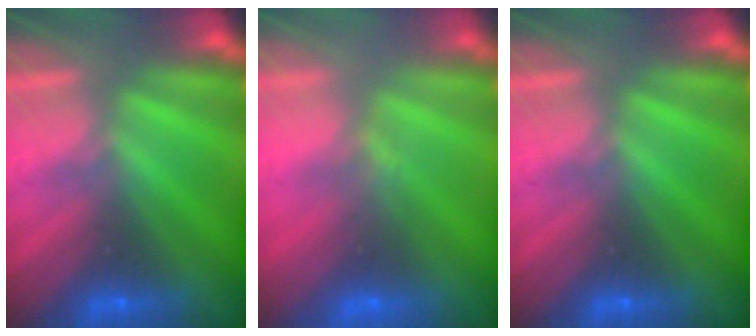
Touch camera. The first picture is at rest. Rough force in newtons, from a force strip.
{"total": 5.0}
{"total": 0.0}